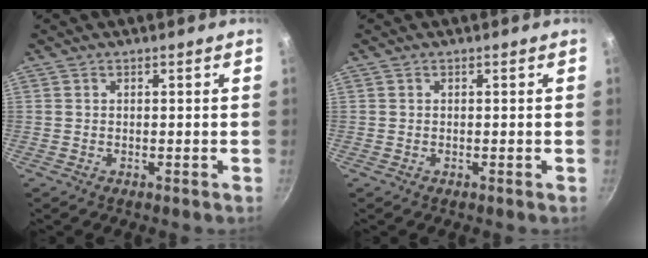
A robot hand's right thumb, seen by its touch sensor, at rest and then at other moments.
{"total": 0.0}